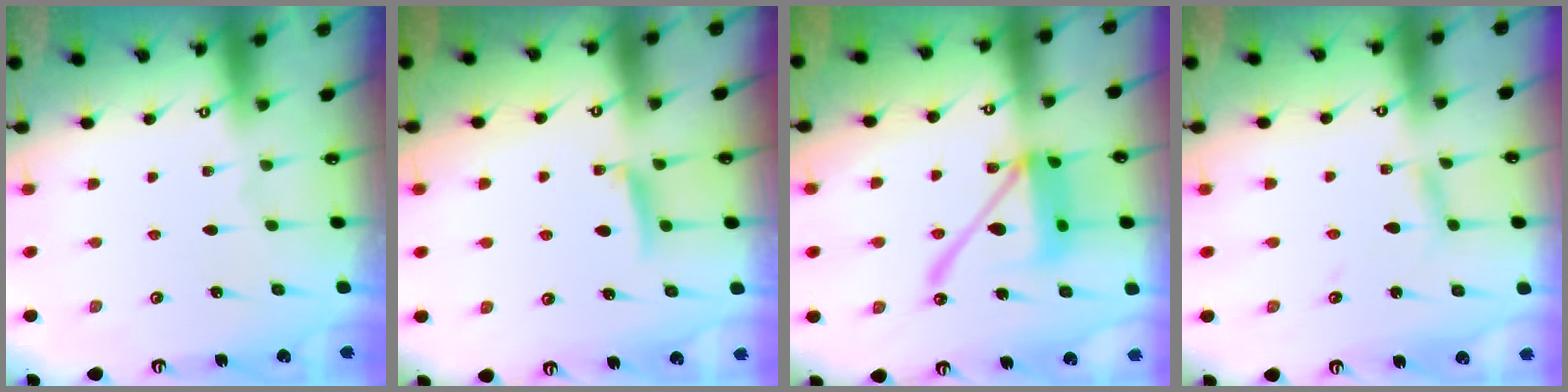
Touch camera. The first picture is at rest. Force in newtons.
{"total": 7.2, "press": 7.2, "slide": 0.7}
{"total": 16.0, "press": 15.9, "slide": 1.8}
{"total": 3.4, "press": 3.3, "slide": 0.2}